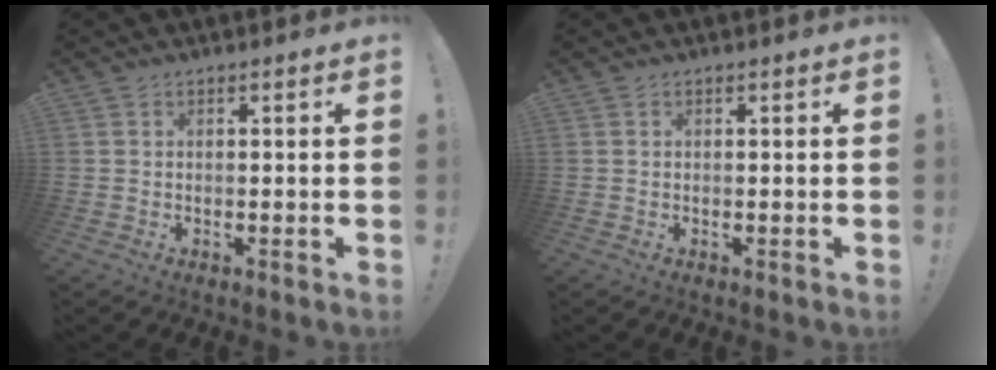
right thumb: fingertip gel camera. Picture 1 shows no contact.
{"total": 0.0}